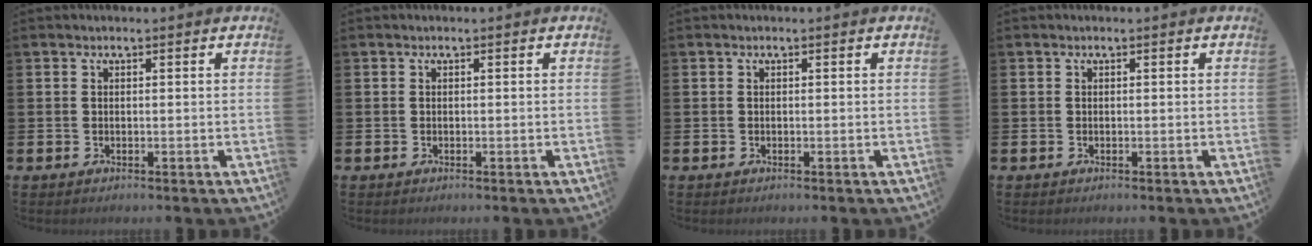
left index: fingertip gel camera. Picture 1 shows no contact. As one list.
[{"total": 0.0}, {"total": 0.0}, {"total": 0.0}]